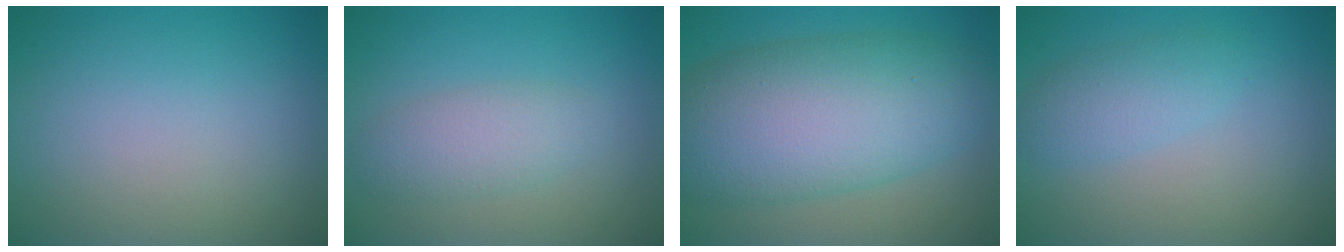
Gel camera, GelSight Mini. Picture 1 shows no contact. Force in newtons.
{"total": 2.7, "press": 2.7, "slide": 0.0}
{"total": 11.0, "press": 11.0, "slide": 0.0}
{"total": 2.4, "press": 2.4, "slide": 0.1}